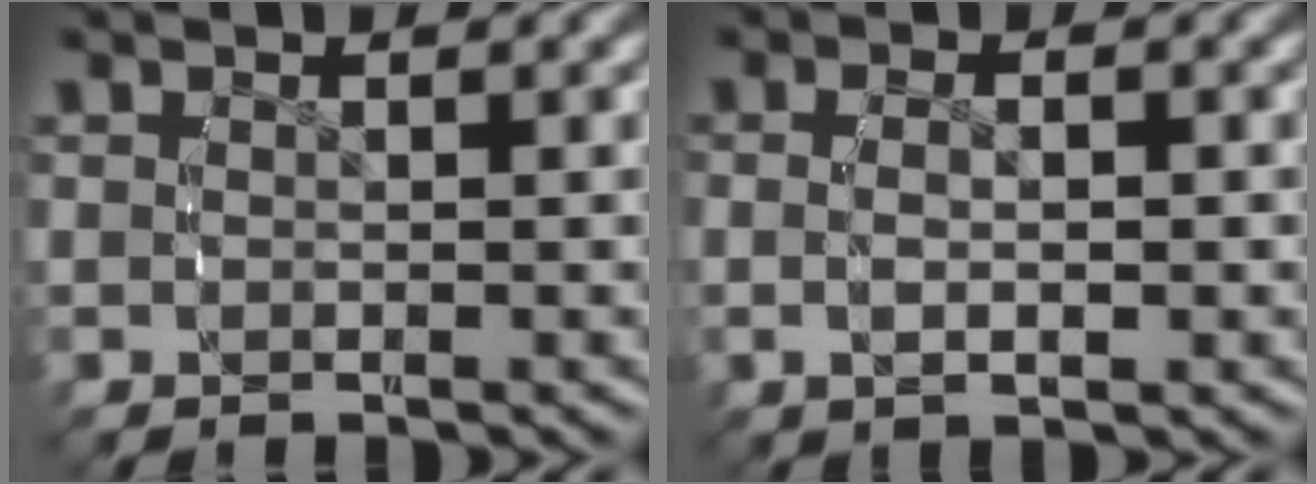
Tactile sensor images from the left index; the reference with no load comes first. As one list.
[{"total": 2.9, "force": [-0.2, 1.1, 2.6], "torque": [-0.047, 0.005, -0.004]}]